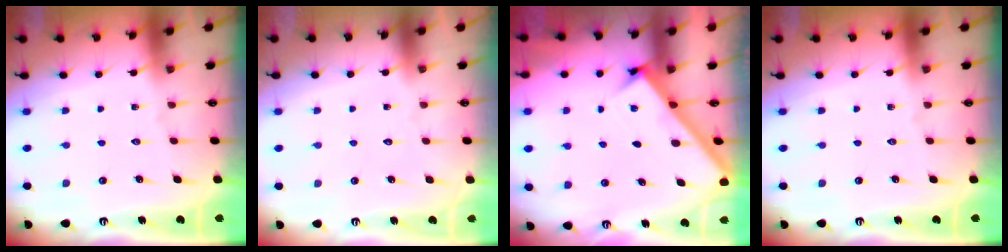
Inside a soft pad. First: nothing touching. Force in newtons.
{"total": 1.7, "press": 1.7, "slide": 0.1}
{"total": 2.6, "press": 2.6, "slide": 0.3}
{"total": 0.0}